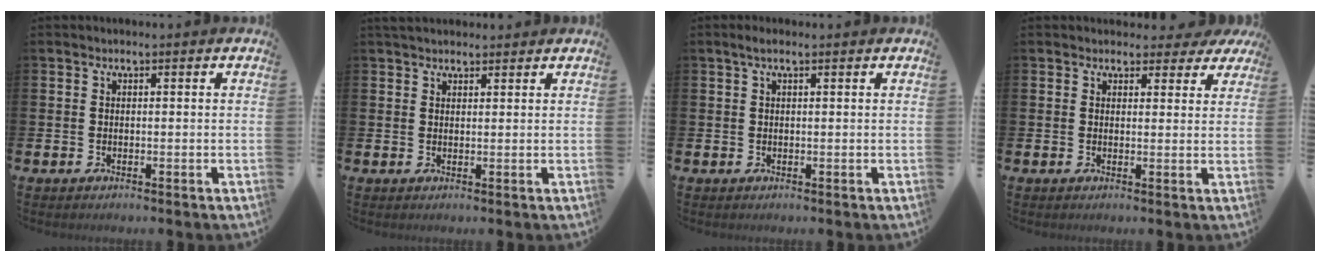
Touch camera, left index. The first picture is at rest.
{"total": 2.2, "force": [2.0, 0.7, 0.4], "torque": [-0.001, -0.002, 0.035]}
{"total": 1.3, "force": [0.7, 0.1, 1.1], "torque": [-0.015, 0.000, 0.012]}
{"total": 2.5, "force": [2.1, 1.4, 0.3], "torque": [0.008, -0.008, 0.032]}